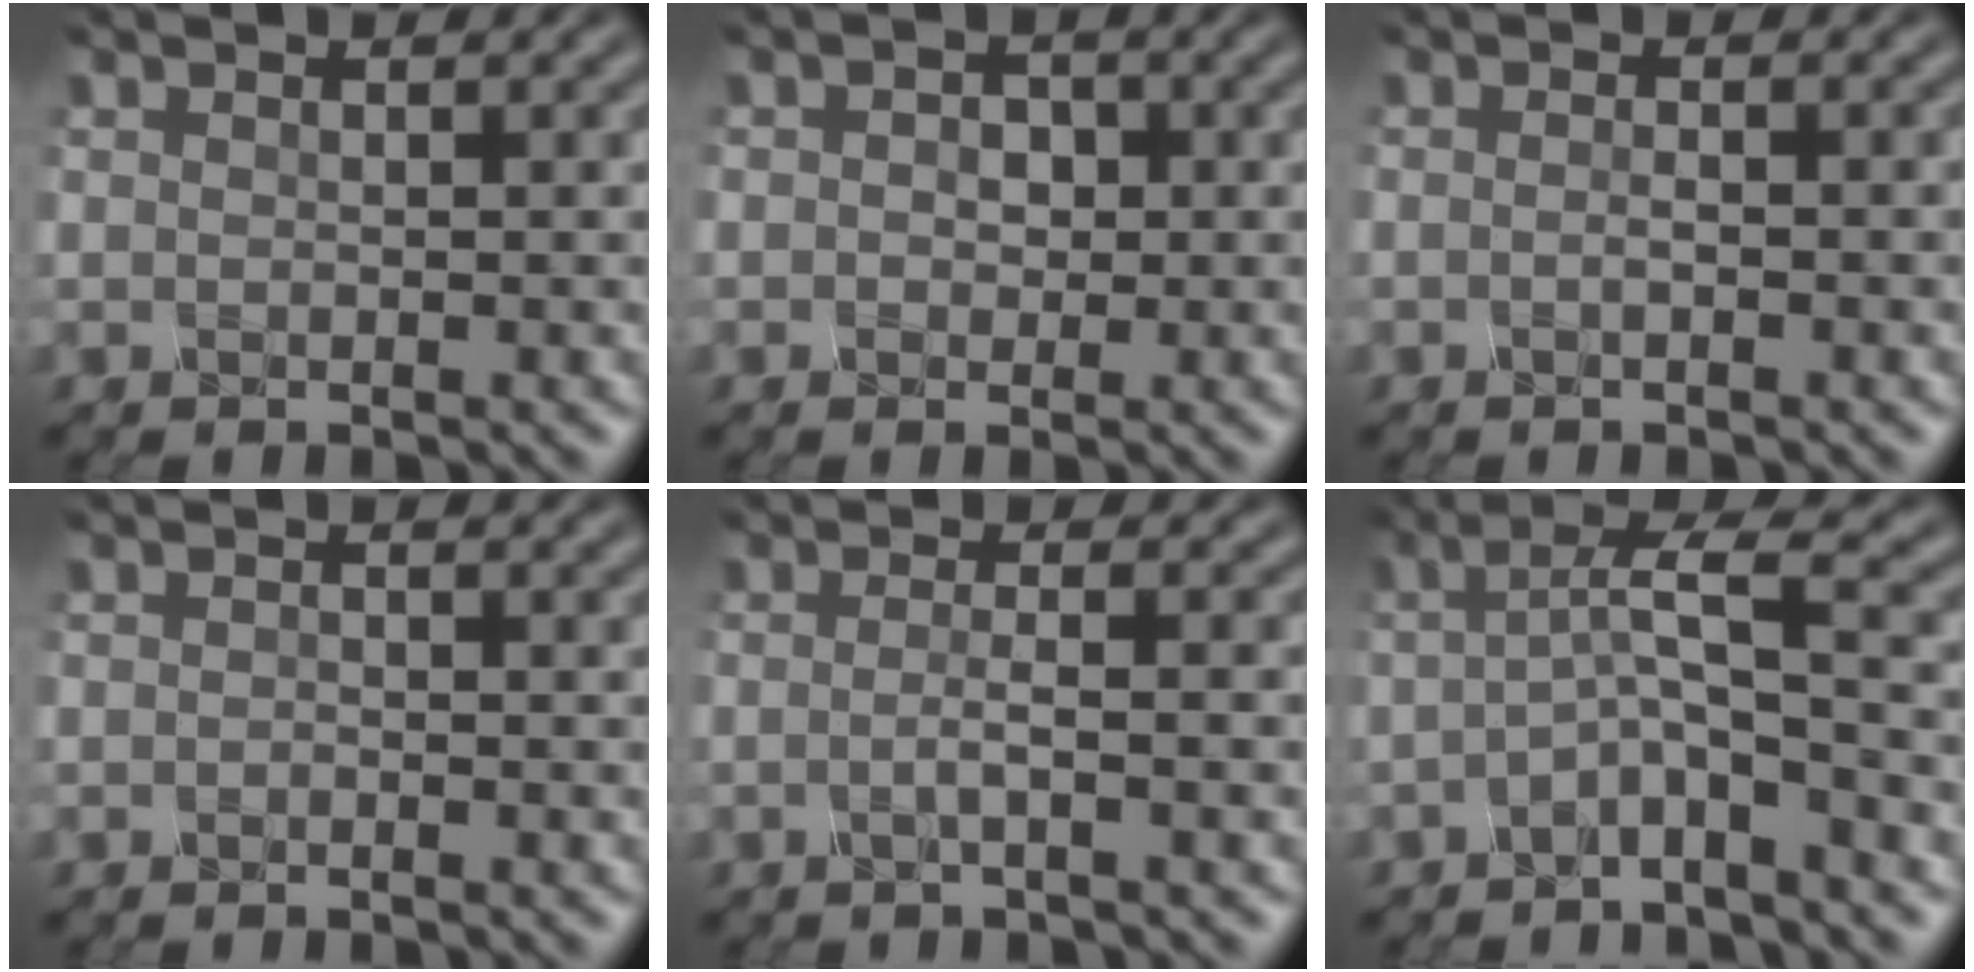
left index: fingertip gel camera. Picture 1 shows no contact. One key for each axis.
{"total": 2.1, "fx": -0.3, "fy": 1.7, "fz": 1.2, "tx": -0.022, "ty": 0.005, "tz": -0.013}
{"total": 1.1, "fx": -0.9, "fy": 0.1, "fz": 0.7, "tx": -0.013, "ty": 0.001, "tz": -0.019}
{"total": 0.8, "fx": -0.7, "fy": 0.2, "fz": 0.1, "tx": -0.001, "ty": 0.000, "tz": -0.017}
{"total": 2.1, "fx": -1.1, "fy": 0.4, "fz": 1.8, "tx": -0.027, "ty": 0.002, "tz": -0.029}
{"total": 3.7, "fx": -1.4, "fy": 0.4, "fz": 3.4, "tx": -0.063, "ty": 0.011, "tz": -0.038}